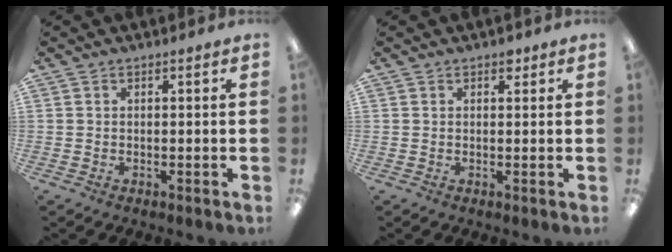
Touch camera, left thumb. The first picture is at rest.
{"total": 1.5, "force": [1.0, 0.9, 0.6], "torque": [0.003, -0.005, 0.014]}